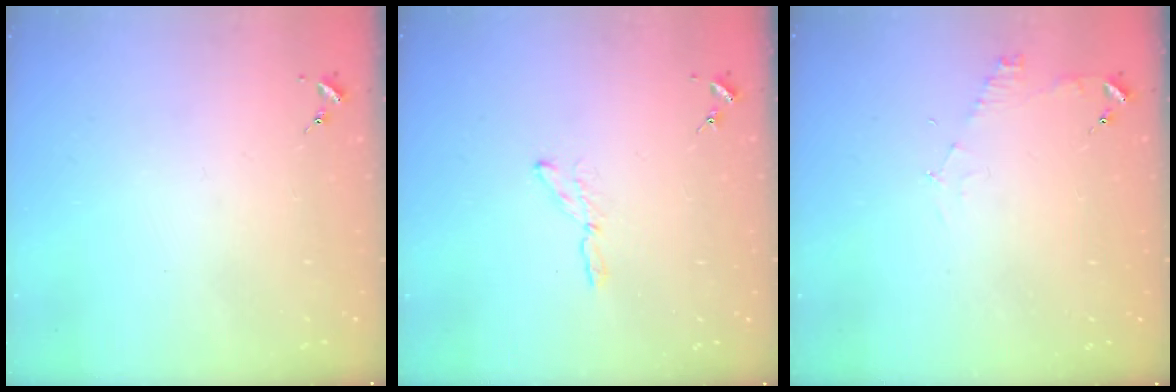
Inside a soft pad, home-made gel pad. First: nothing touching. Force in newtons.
{"total": 3.5, "press": 3.5, "slide": 0.4}
{"total": 6.1, "press": 6.1, "slide": 0.6}